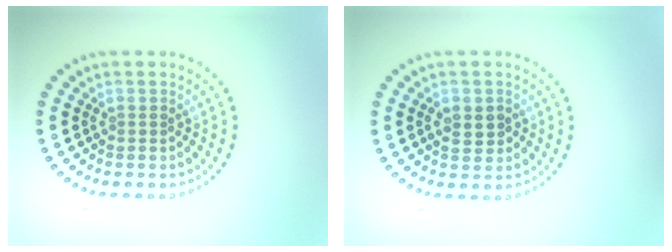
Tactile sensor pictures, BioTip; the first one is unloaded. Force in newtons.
{"total": 2.2, "press": 2.2, "slide": 0.1}